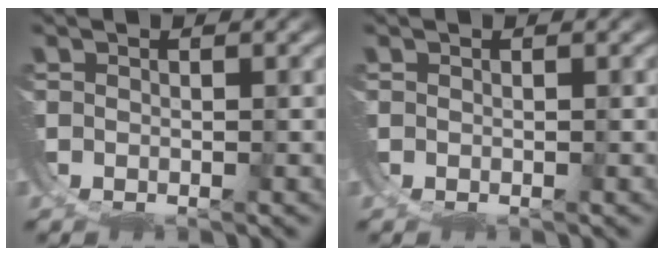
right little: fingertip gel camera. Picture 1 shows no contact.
{"total": 0.0}